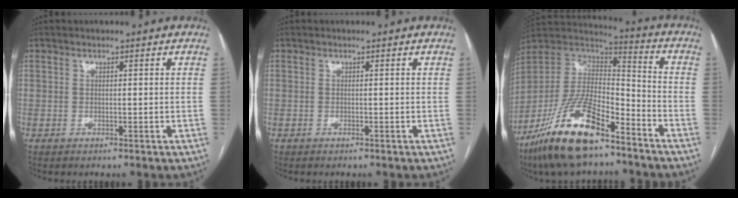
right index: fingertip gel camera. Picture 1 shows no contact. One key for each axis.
{"total": 0.0}
{"total": 19.8, "fx": -13.1, "fy": 5.7, "fz": 13.7, "tx": -0.291, "ty": -0.007, "tz": -0.244}